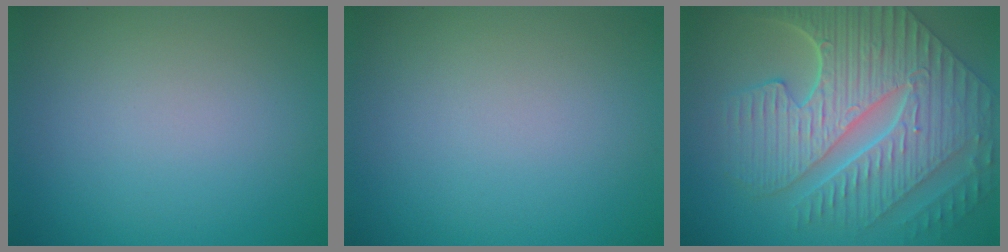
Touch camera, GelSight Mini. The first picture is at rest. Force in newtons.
{"total": 0.0}
{"total": 9.7, "press": 7.6, "slide": 6.1}